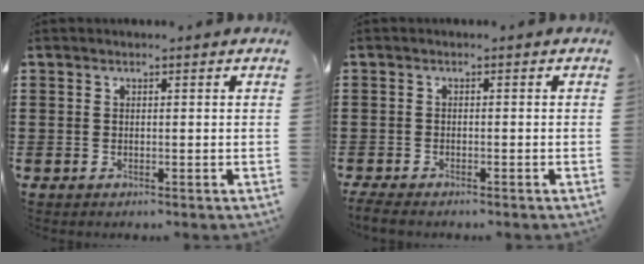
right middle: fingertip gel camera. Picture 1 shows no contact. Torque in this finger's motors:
{"motor_torque": [1.74, 0.12, 0.29, 0.12]}